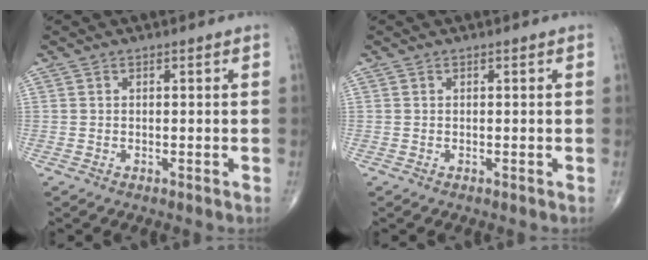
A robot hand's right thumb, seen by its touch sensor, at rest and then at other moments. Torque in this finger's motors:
{"motor_torque": [0.04, 0.05, 0.03, 0.03, 0.01]}